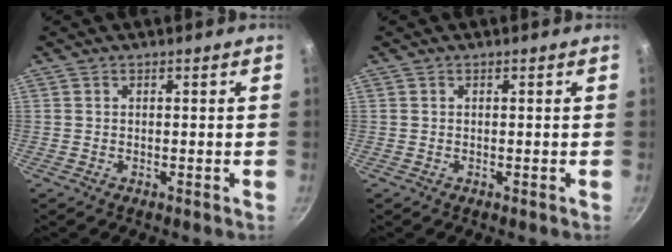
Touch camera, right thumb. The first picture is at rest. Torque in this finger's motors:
{"motor_torque": [-0.01, 0.01, 0.00, 0.00, 0.00]}